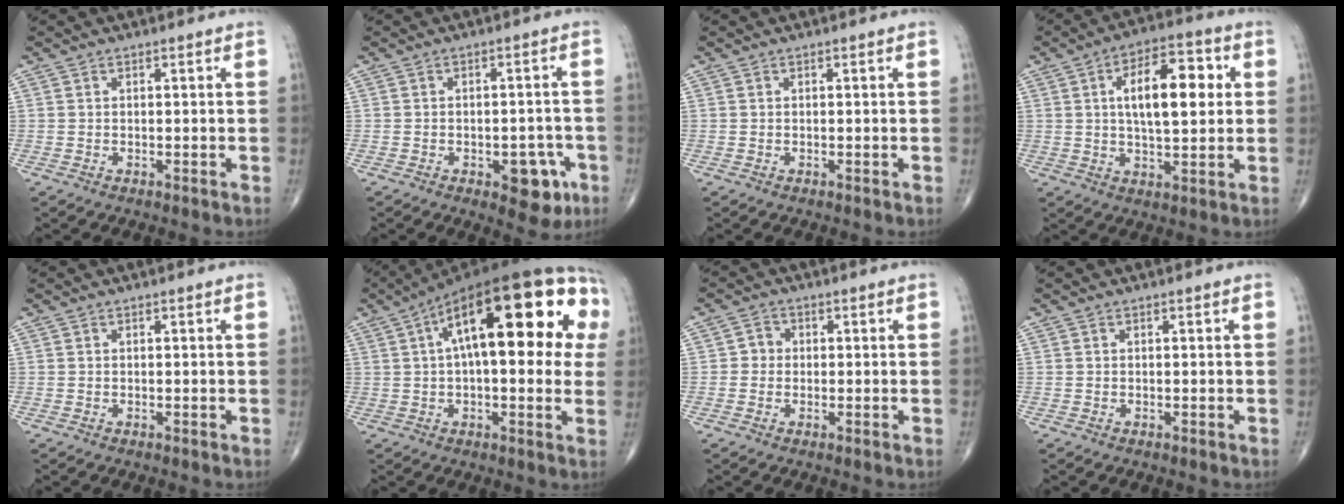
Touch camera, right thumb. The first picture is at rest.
{"total": 7.6, "force": [-3.2, 3.9, 5.6], "torque": [-0.042, 0.018, -0.034]}
{"total": 0.0}
{"total": 13.7, "force": [2.5, 6.0, 12.0], "torque": [-0.168, 0.009, 0.036]}
{"total": 0.0}
{"total": 27.7, "force": [6.6, 10.2, 24.9], "torque": [-0.354, 0.049, 0.085]}
{"total": 2.4, "force": [-0.2, 2.3, 0.8], "torque": [0.004, 0.008, -0.009]}
{"total": 0.0}